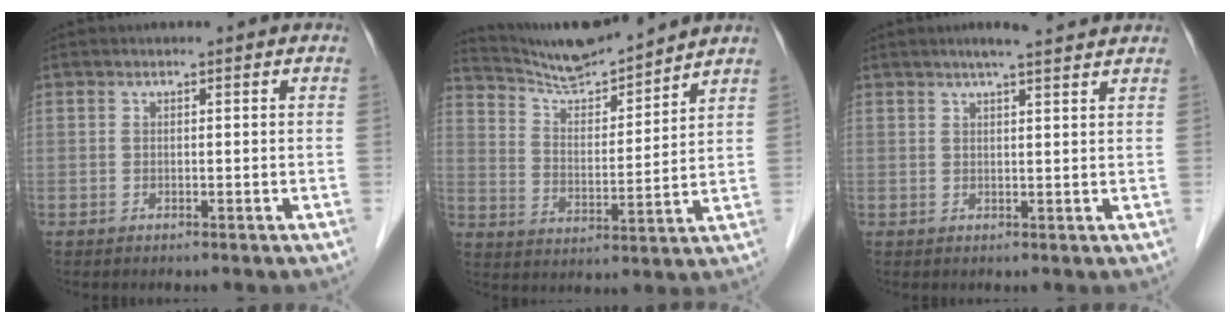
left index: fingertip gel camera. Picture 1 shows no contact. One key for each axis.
{"total": 11.3, "fx": 10.9, "fy": 0.1, "fz": 2.8, "tx": -0.060, "ty": 0.009, "tz": 0.197}
{"total": 5.9, "fx": 4.9, "fy": -0.1, "fz": 3.2, "tx": -0.050, "ty": 0.016, "tz": 0.065}